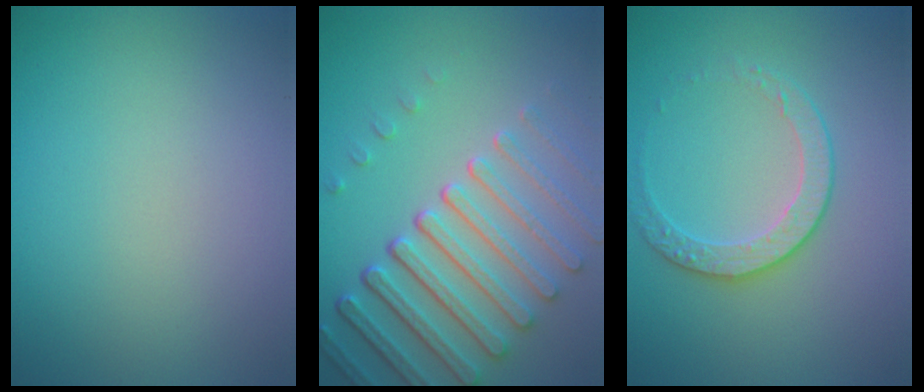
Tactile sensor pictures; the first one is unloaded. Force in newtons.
{"total": 7.6, "press": 5.7, "slide": 5.0}
{"total": 2.4, "press": 1.9, "slide": 1.5}